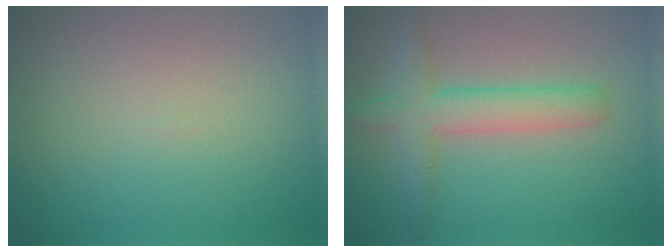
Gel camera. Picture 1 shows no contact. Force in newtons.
{"total": 4.5, "press": 4.5, "slide": 0.2}